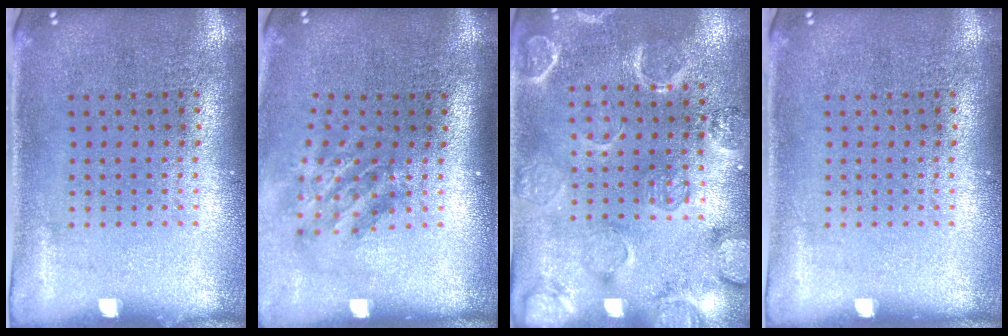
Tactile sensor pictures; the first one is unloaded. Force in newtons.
{"total": 1.9, "press": 1.2, "slide": 1.4}
{"total": 2.3, "press": 2.2, "slide": 0.6}
{"total": 0.0}